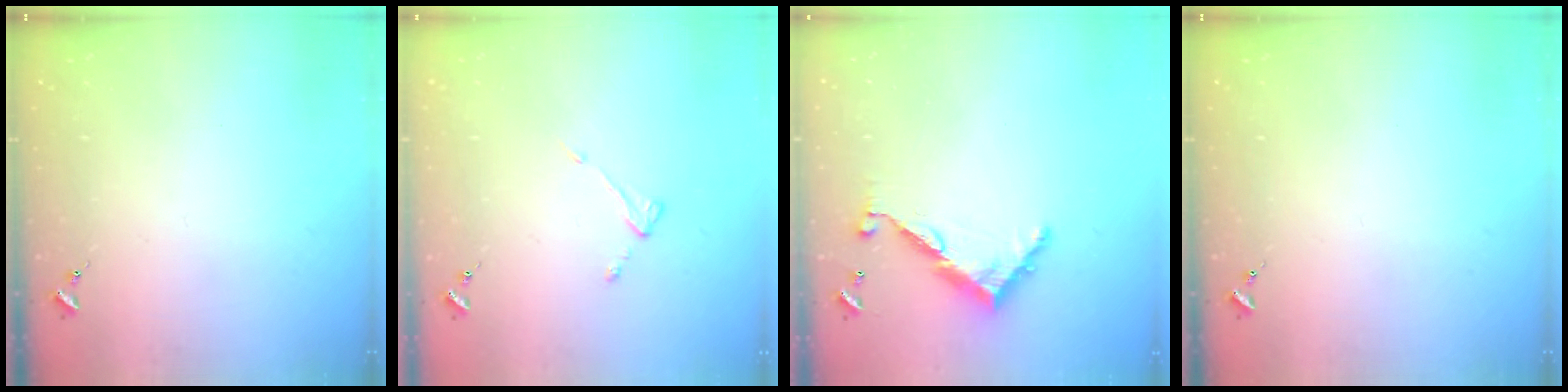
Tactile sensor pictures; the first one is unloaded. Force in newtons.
{"total": 3.8, "press": 3.8, "slide": 0.3}
{"total": 9.0, "press": 9.0, "slide": 0.7}
{"total": 0.0}